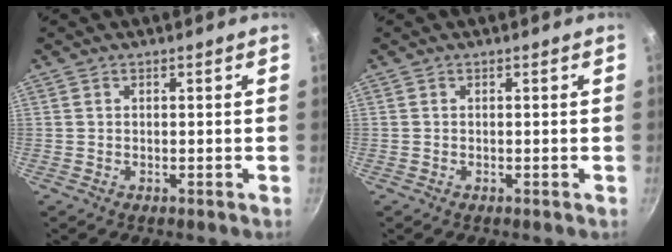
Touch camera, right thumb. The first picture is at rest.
{"total": 0.0}